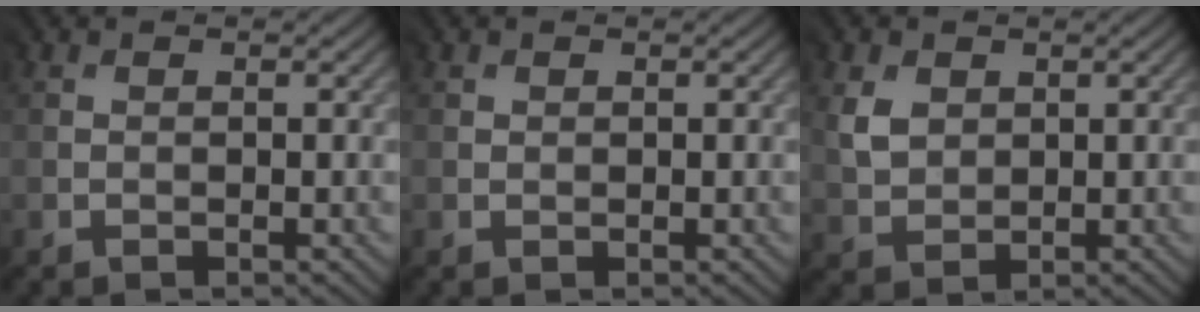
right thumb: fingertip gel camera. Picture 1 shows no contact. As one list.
[{"total": 0.8, "force": [0.6, 0.3, -0.3], "torque": [0.006, -0.002, 0.012]}, {"total": 2.4, "force": [1.3, 2.0, 0.2], "torque": [-0.024, -0.002, 0.028]}]